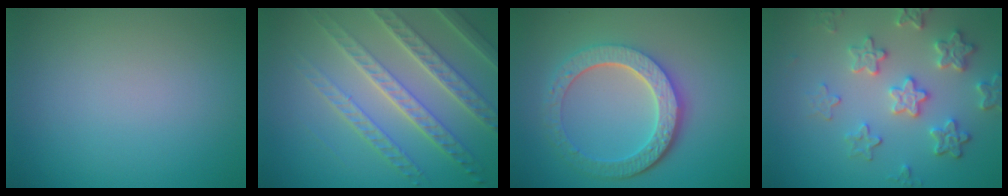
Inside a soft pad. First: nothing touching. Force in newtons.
{"total": 6.7, "press": 5.4, "slide": 4.0}
{"total": 6.1, "press": 4.6, "slide": 4.0}
{"total": 4.8, "press": 4.1, "slide": 2.6}